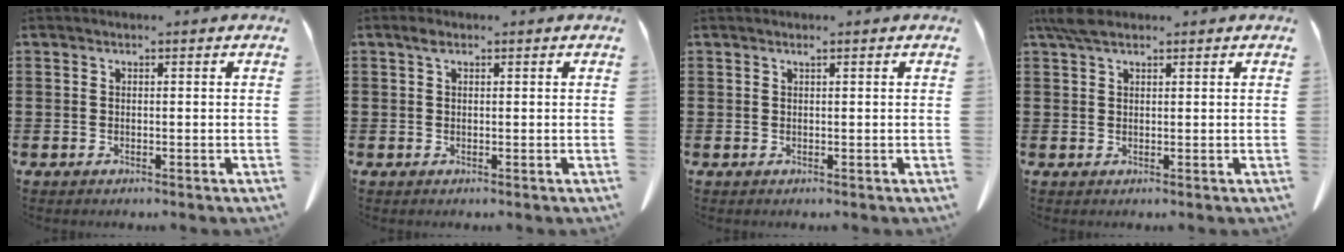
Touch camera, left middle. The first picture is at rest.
{"total": 1.3, "force": [0.6, 0.8, 0.8], "torque": [-0.020, 0.005, 0.011]}
{"total": 0.6, "force": [0.4, 0.0, 0.4], "torque": [-0.008, -0.002, 0.009]}
{"total": 3.2, "force": [2.2, 1.2, 2.0], "torque": [-0.046, 0.006, 0.040]}